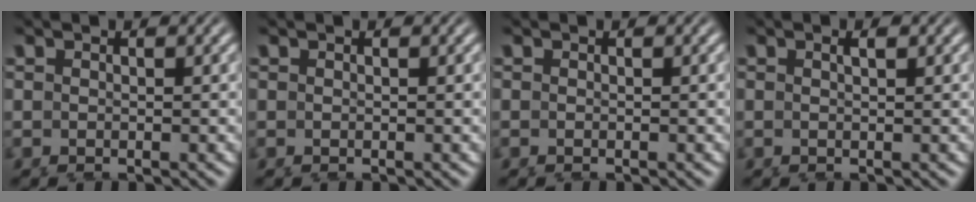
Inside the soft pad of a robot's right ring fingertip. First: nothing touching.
{"total": 0.0}
{"total": 0.0}
{"total": 0.6, "force": [0.1, -0.2, 0.5], "torque": [-0.007, 0.001, 0.003]}